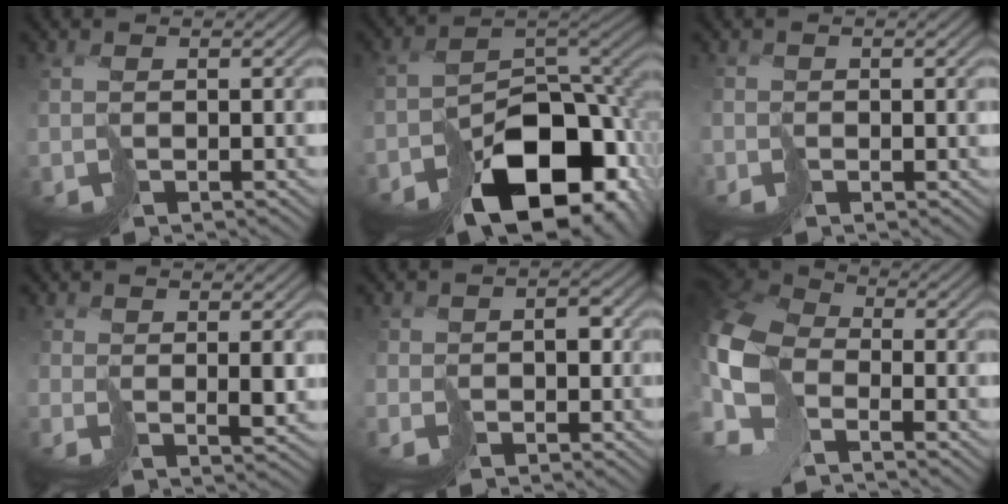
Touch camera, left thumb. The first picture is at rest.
{"total": 14.7, "force": [-8.6, 8.4, 8.5], "torque": [-0.121, -0.035, -0.125]}
{"total": 1.1, "force": [-0.4, 0.3, -0.9], "torque": [0.025, -0.003, -0.015]}
{"total": 1.5, "force": [1.3, 0.4, 0.5], "torque": [-0.008, -0.004, 0.030]}
{"total": 2.4, "force": [-0.8, 2.2, 0.1], "torque": [0.011, 0.002, -0.020]}
{"total": 11.5, "force": [-3.6, 7.5, 7.9], "torque": [-0.204, -0.011, -0.074]}